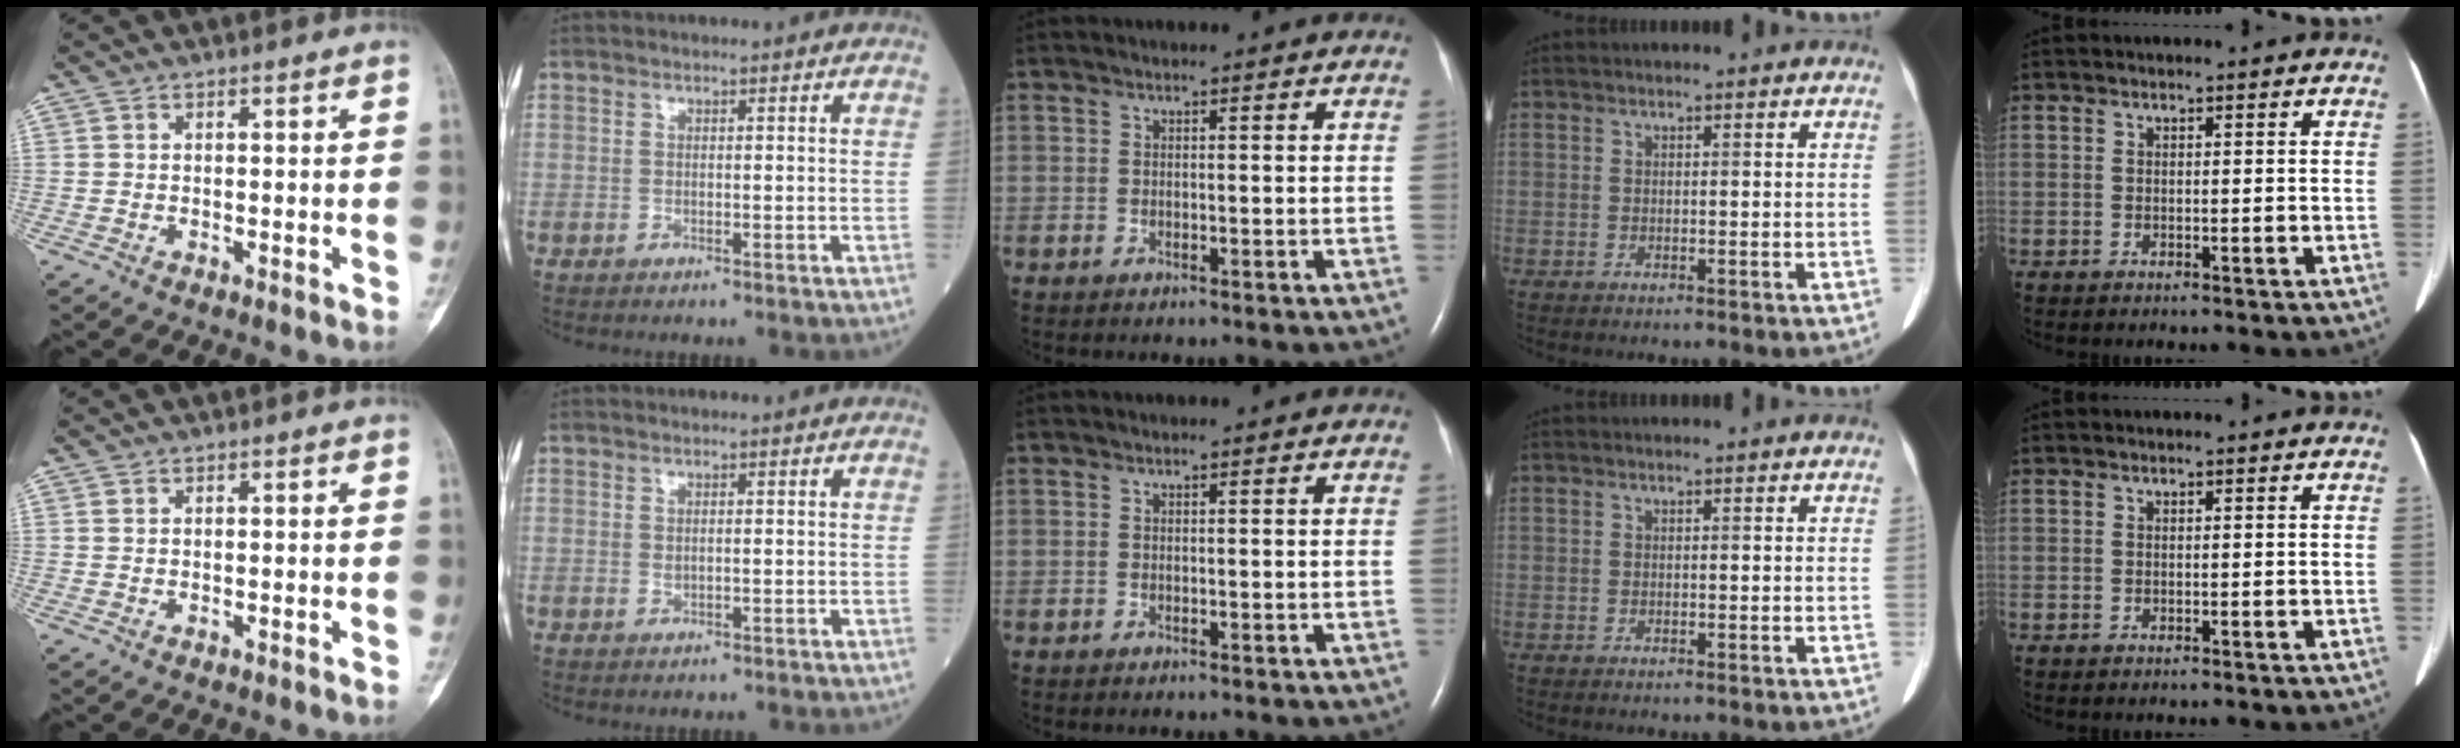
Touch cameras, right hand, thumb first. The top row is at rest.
{"index": {"total": 0.7, "force": [-0.1, 0.3, 0.6], "torque": [-0.013, -0.001, 0.002]}}